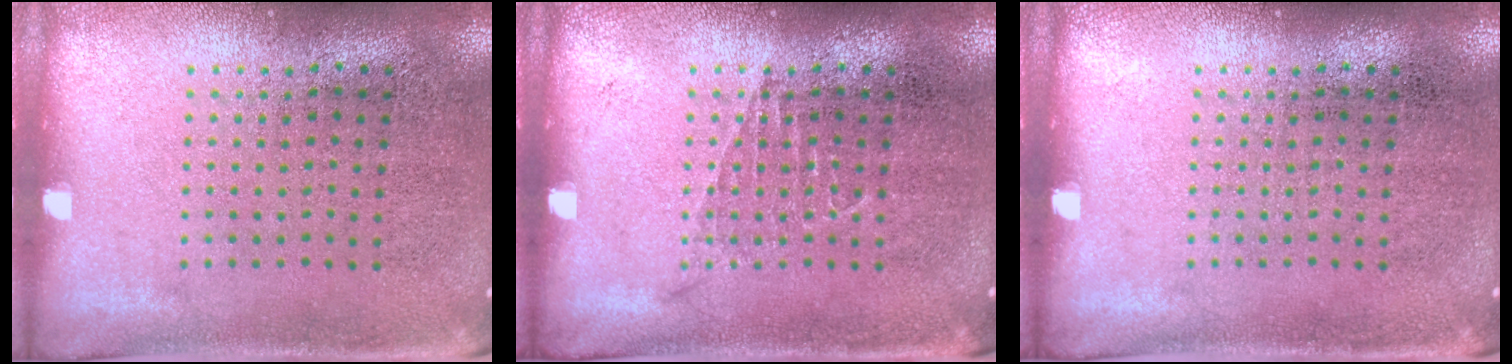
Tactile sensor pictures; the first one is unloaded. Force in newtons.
{"total": 0.6, "press": 0.6, "slide": 0.1}
{"total": 0.0}